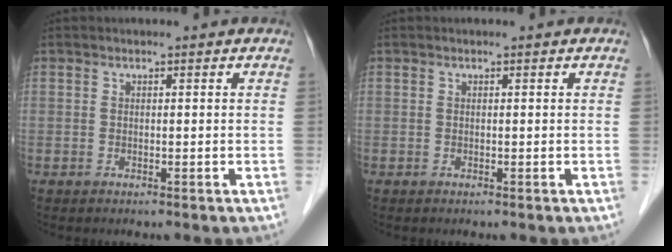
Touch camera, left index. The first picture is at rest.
{"total": 0.0}